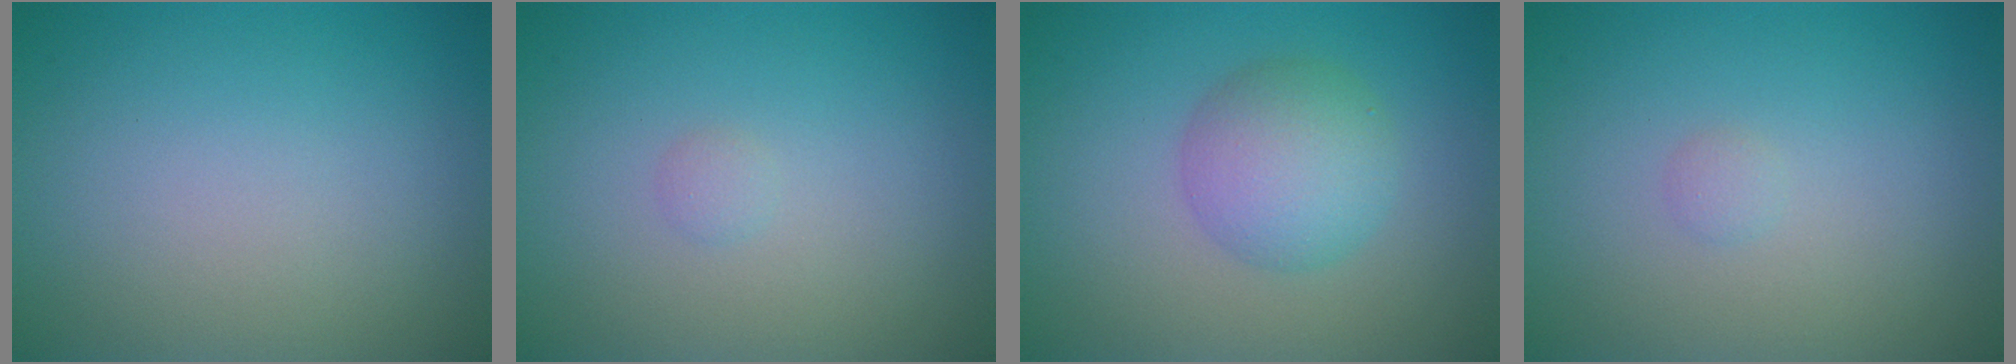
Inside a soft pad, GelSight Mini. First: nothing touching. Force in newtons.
{"total": 0.5, "press": 0.5, "slide": 0.0}
{"total": 4.4, "press": 4.4, "slide": 0.1}
{"total": 0.5, "press": 0.5, "slide": 0.0}